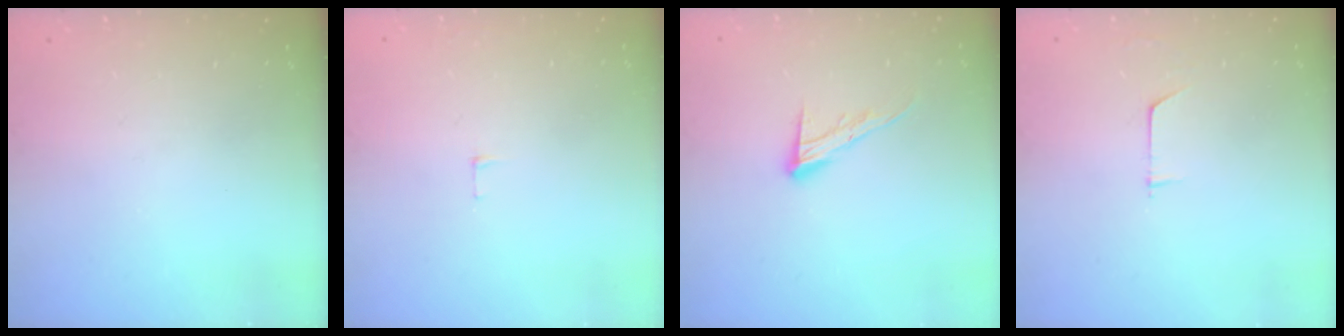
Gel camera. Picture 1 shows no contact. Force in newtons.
{"total": 3.8, "press": 3.8, "slide": 0.3}
{"total": 9.8, "press": 9.8, "slide": 0.6}
{"total": 3.7, "press": 3.6, "slide": 0.4}